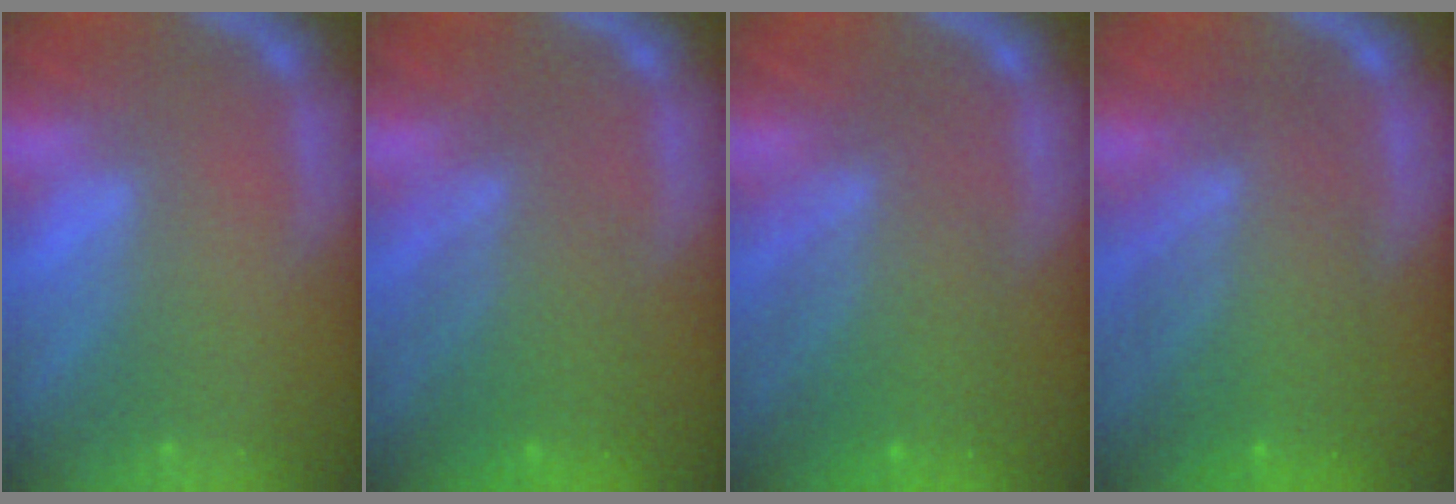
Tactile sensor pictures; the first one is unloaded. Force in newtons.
{"total": 5.5}
{"total": 6.6}
{"total": 8.0}